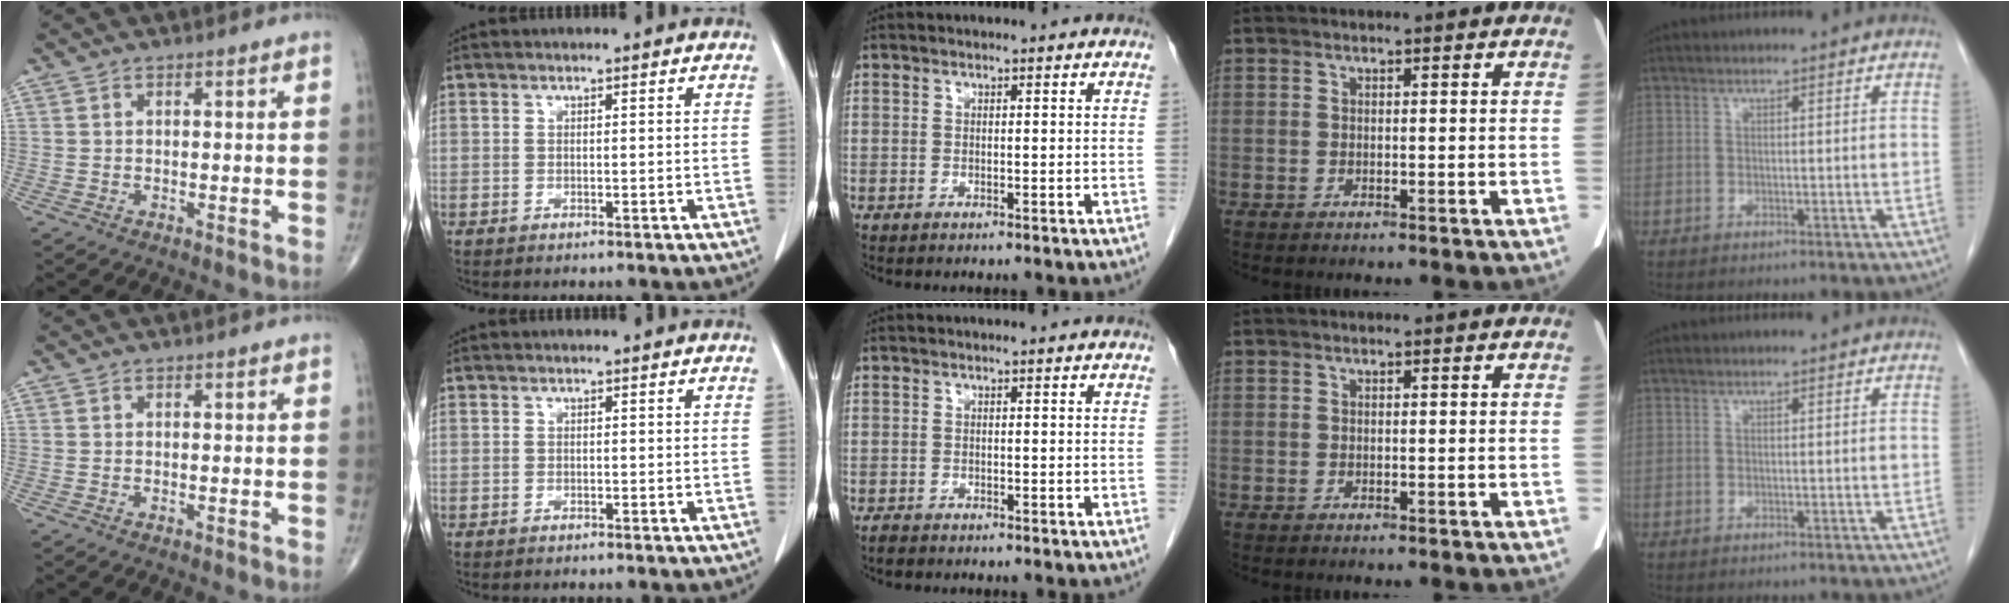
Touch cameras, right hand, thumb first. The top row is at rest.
{"middle": {"total": 1.0, "force": [-0.9, 0.4, 0.3], "torque": [-0.013, -0.001, -0.015]}}